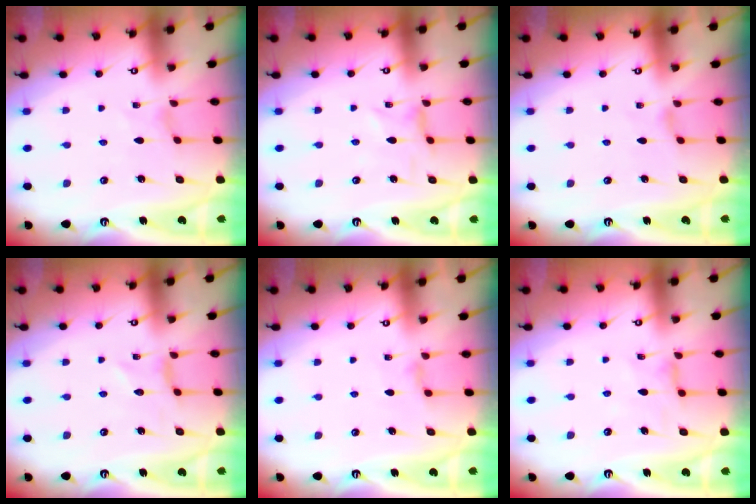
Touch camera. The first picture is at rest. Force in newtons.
{"total": 0.0}
{"total": 1.5, "press": 1.4, "slide": 0.3}
{"total": 0.0}
{"total": 3.0, "press": 2.9, "slide": 0.5}
{"total": 1.7, "press": 1.7, "slide": 0.4}